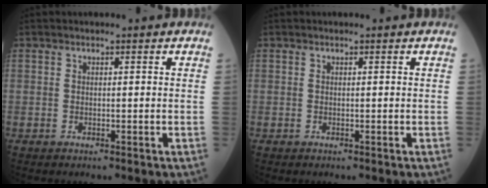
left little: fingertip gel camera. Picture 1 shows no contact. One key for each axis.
{"total": 0.0}